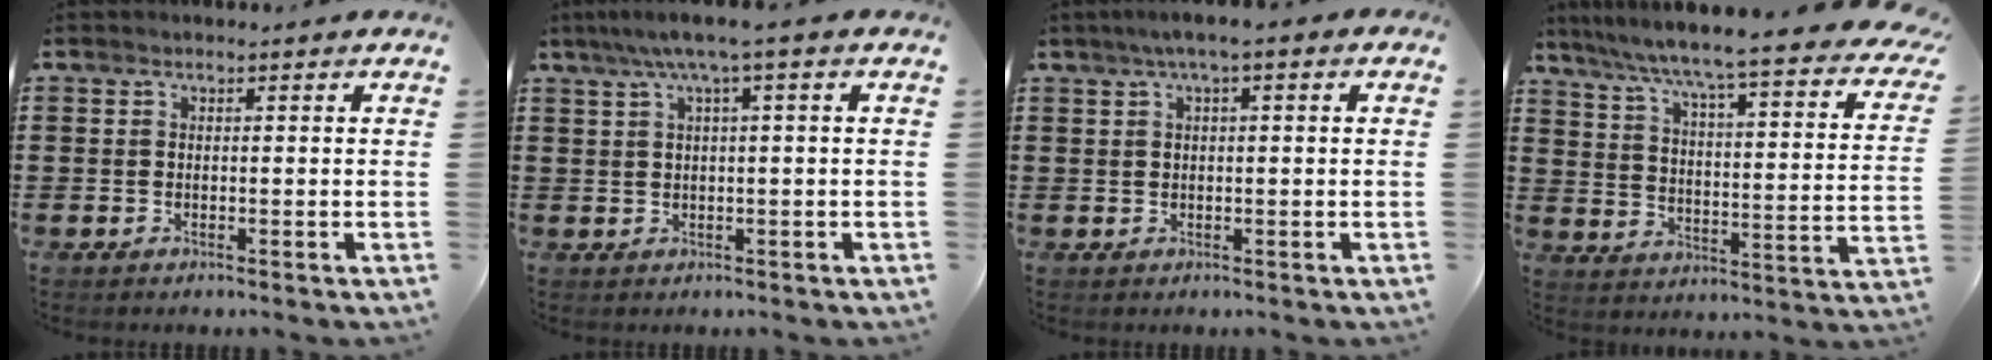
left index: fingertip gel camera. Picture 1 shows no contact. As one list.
[{"total": 3.4, "force": [0.8, -0.2, 3.3], "torque": [-0.065, -0.003, 0.010]}, {"total": 2.1, "force": [0.3, 0.2, 2.1], "torque": [-0.037, 0.001, 0.005]}, {"total": 5.5, "force": [4.5, -0.8, 3.0], "torque": [-0.081, -0.051, 0.065]}]